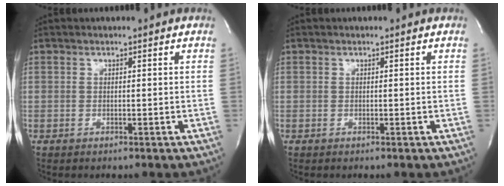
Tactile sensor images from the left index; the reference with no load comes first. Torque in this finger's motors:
{"motor_torque": [0.00, 0.00, -0.02, 0.00]}